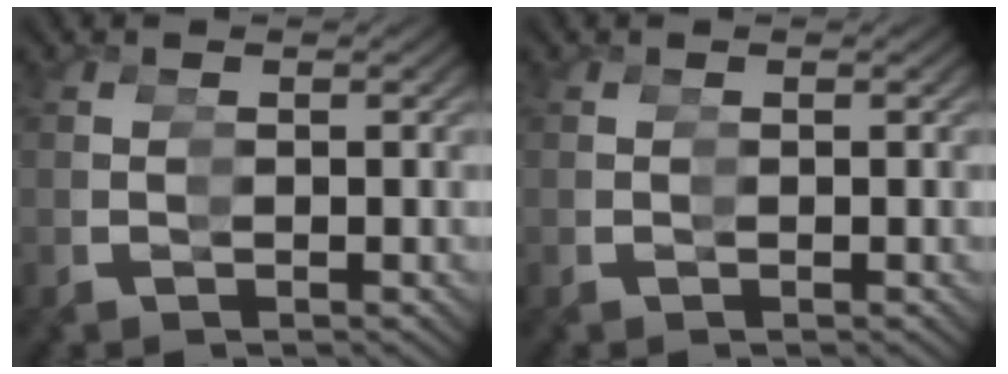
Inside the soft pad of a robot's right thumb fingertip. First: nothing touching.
{"total": 0.0}